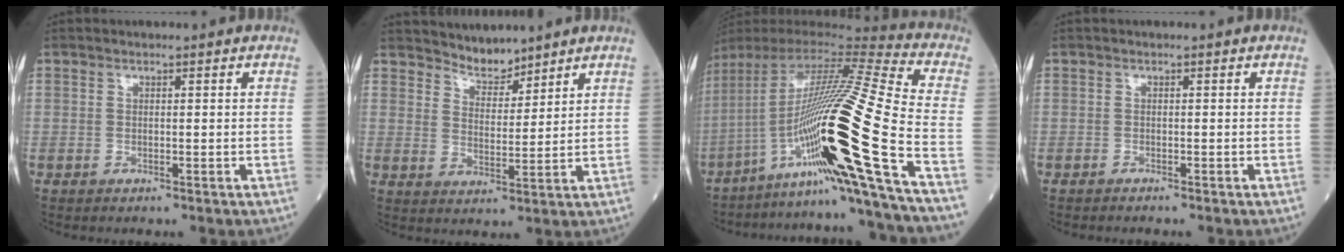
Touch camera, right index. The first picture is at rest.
{"total": 4.3, "force": [4.2, 1.0, 0.2], "torque": [-0.008, 0.006, 0.082]}
{"total": 25.8, "force": [-10.4, -2.3, 23.5], "torque": [-0.402, -0.020, -0.182]}
{"total": 0.6, "force": [-0.6, 0.0, 0.1], "torque": [-0.007, -0.001, -0.009]}